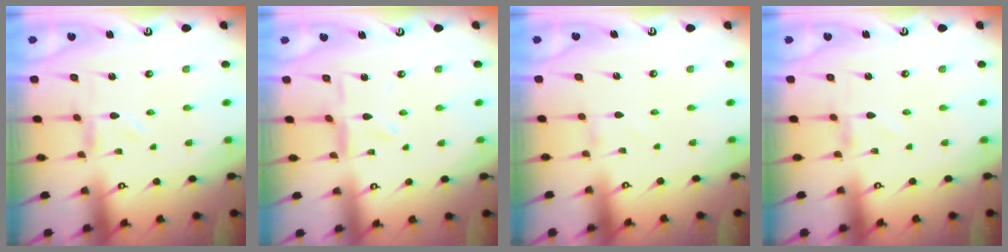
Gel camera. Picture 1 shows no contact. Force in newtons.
{"total": 4.3, "press": 4.3, "slide": 0.4}
{"total": 1.4, "press": 1.4, "slide": 0.0}
{"total": 0.5, "press": 0.5, "slide": 0.1}